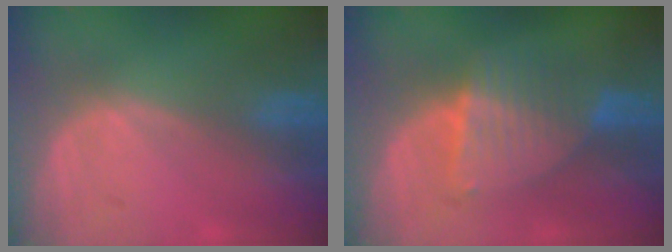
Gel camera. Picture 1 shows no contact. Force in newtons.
{"total": 6.1, "press": 6.1, "slide": 0.5}